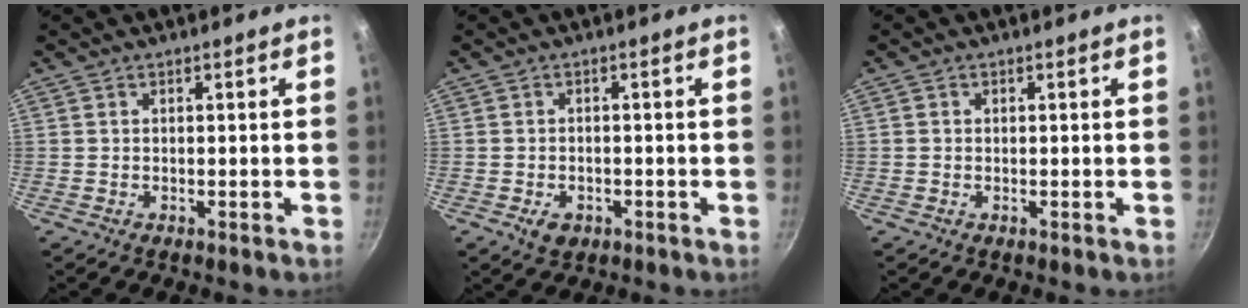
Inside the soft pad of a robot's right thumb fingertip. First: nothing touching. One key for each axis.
{"total": 3.5, "fx": -1.4, "fy": 2.5, "fz": 2.0, "tx": -0.033, "ty": 0.009, "tz": -0.017}
{"total": 0.6, "fx": 0.0, "fy": 0.6, "fz": 0.1, "tx": 0.001, "ty": 0.002, "tz": -0.001}